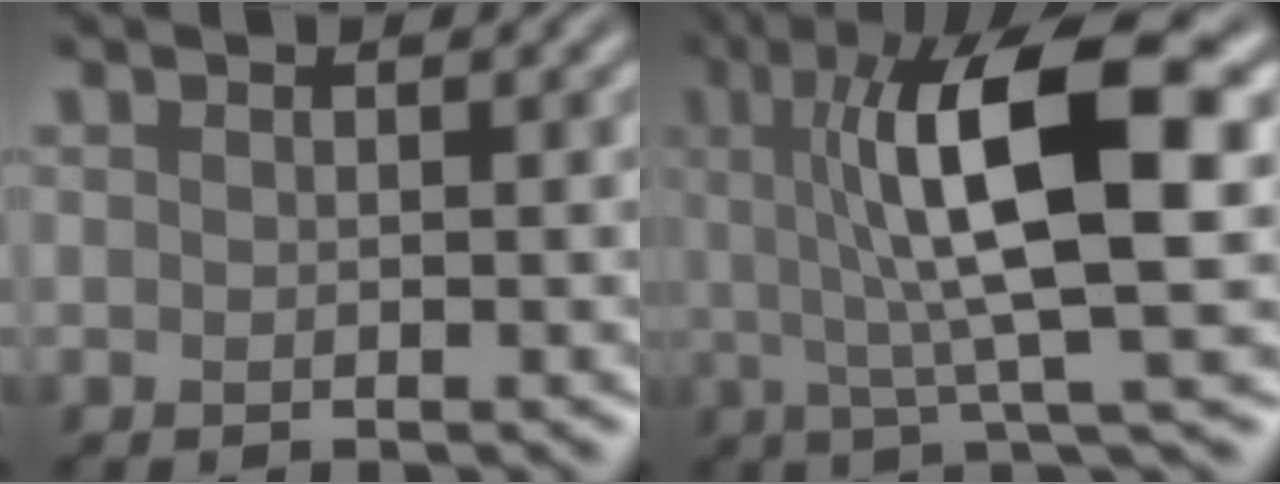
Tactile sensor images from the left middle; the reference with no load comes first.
{"total": 11.5, "force": [2.3, 2.8, 11.0], "torque": [-0.163, 0.011, 0.039]}